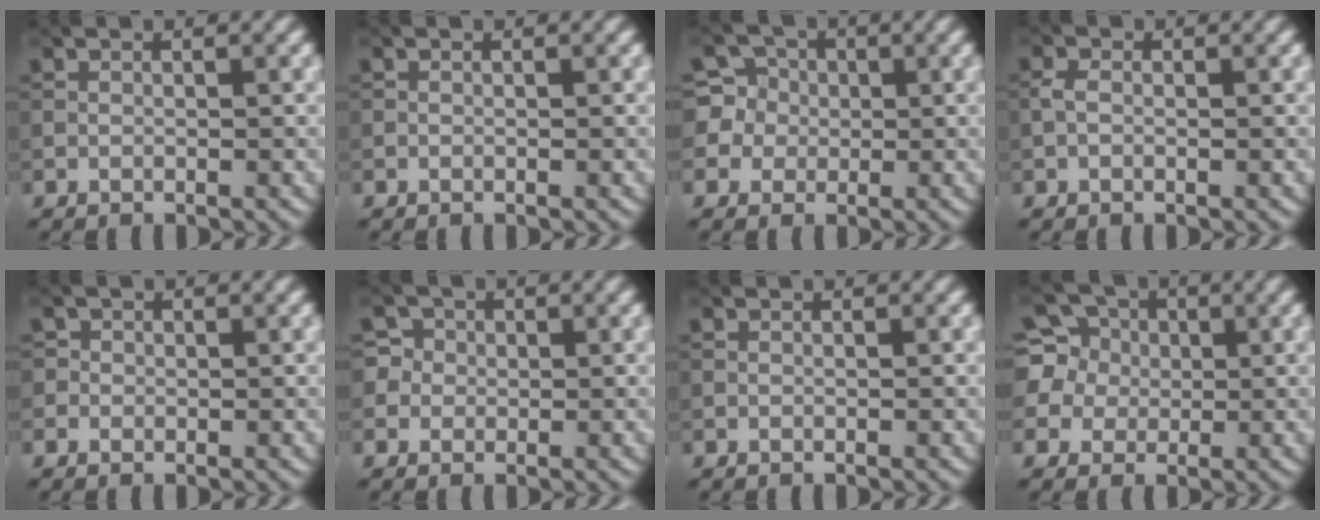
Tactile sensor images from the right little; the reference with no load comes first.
{"total": 0.0}
{"total": 5.0, "force": [-0.5, 4.9, -0.1], "torque": [0.010, 0.020, -0.045]}
{"total": 0.8, "force": [-0.3, 0.6, 0.5], "torque": [-0.012, 0.004, -0.010]}
{"total": 0.8, "force": [-0.1, 0.8, -0.1], "torque": [0.006, -0.003, -0.007]}
{"total": 2.1, "force": [-0.1, 2.1, -0.1], "torque": [0.031, 0.011, -0.027]}
{"total": 0.0}
{"total": 5.6, "force": [0.5, 5.4, 1.0], "torque": [-0.029, 0.027, -0.033]}